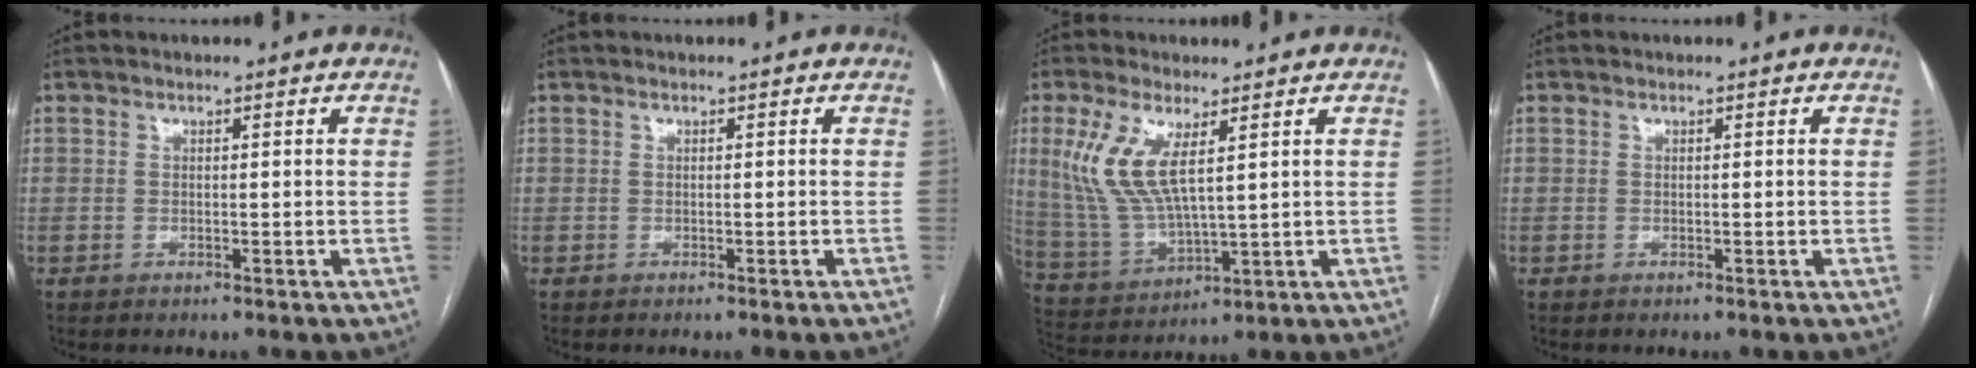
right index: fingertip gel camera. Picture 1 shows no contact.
{"total": 0.9, "force": [-0.8, -0.2, 0.3], "torque": [0.001, 0.005, -0.013]}
{"total": 10.2, "force": [3.7, 2.9, 9.0], "torque": [-0.218, -0.004, 0.086]}
{"total": 0.0}